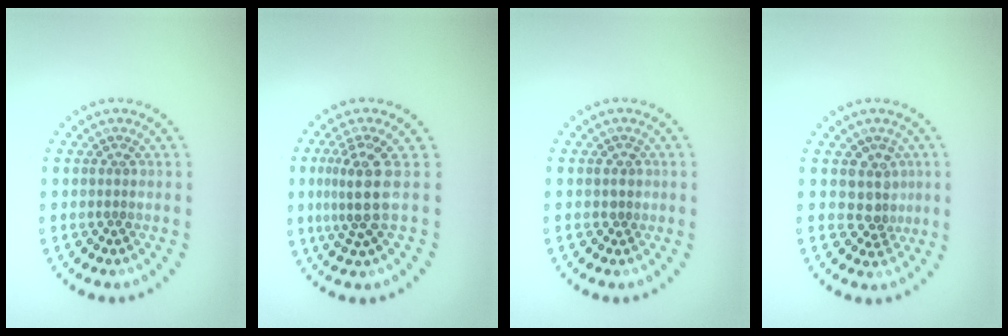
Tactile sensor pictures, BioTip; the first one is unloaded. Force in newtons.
{"total": 3.5, "press": 2.6, "slide": 2.3}
{"total": 0.6, "press": 0.3, "slide": 0.5}
{"total": 2.6, "press": 2.0, "slide": 1.7}